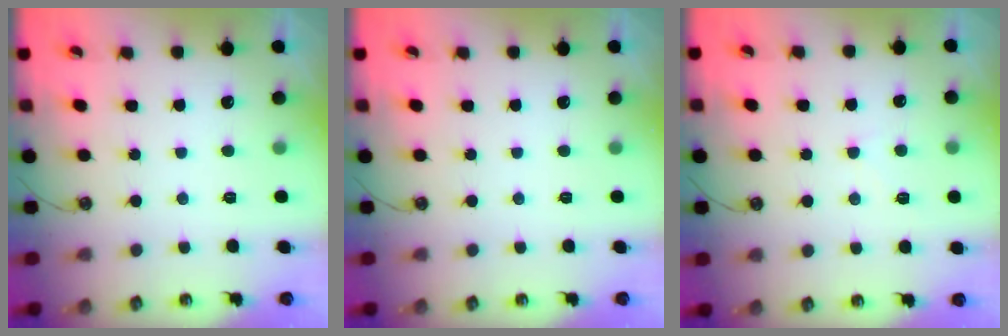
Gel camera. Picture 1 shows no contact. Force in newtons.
{"total": 0.0}
{"total": 2.6, "press": 2.6, "slide": 0.4}